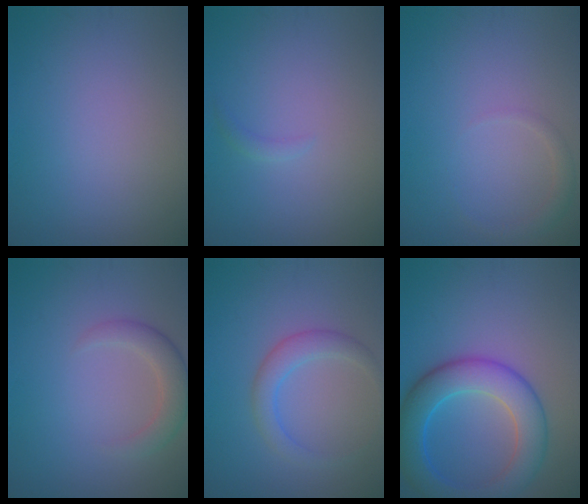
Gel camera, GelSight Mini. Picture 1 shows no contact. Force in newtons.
{"total": 0.8, "press": 0.8, "slide": 0.1}
{"total": 1.3, "press": 1.3, "slide": 0.1}
{"total": 2.7, "press": 2.7, "slide": 0.2}
{"total": 2.8, "press": 2.8, "slide": 0.2}
{"total": 7.7, "press": 7.7, "slide": 0.2}